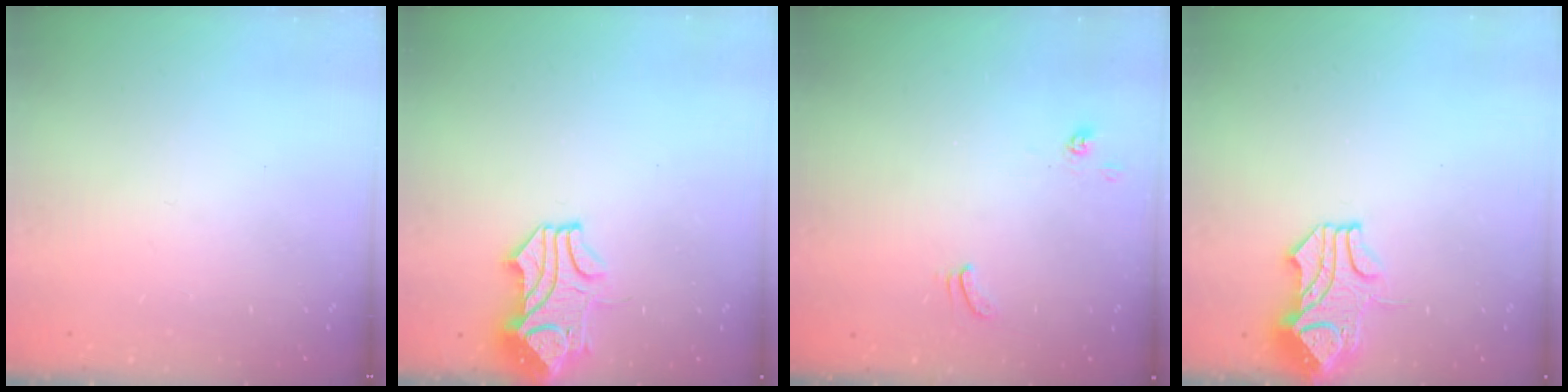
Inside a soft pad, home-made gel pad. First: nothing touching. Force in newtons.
{"total": 2.2, "press": 2.1, "slide": 0.7}
{"total": 2.3, "press": 2.3, "slide": 0.4}
{"total": 1.5, "press": 0.8, "slide": 1.3}